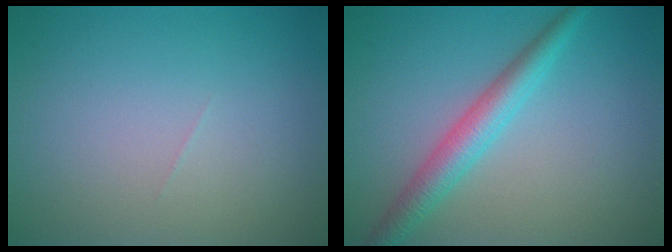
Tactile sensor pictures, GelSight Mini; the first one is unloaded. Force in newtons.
{"total": 3.6, "press": 3.6, "slide": 0.1}